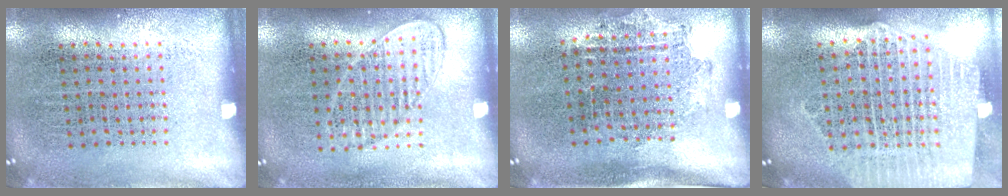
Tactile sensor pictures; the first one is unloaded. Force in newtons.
{"total": 1.0, "press": 1.0, "slide": 0.3}
{"total": 1.3, "press": 1.0, "slide": 0.9}
{"total": 2.5, "press": 2.1, "slide": 1.3}